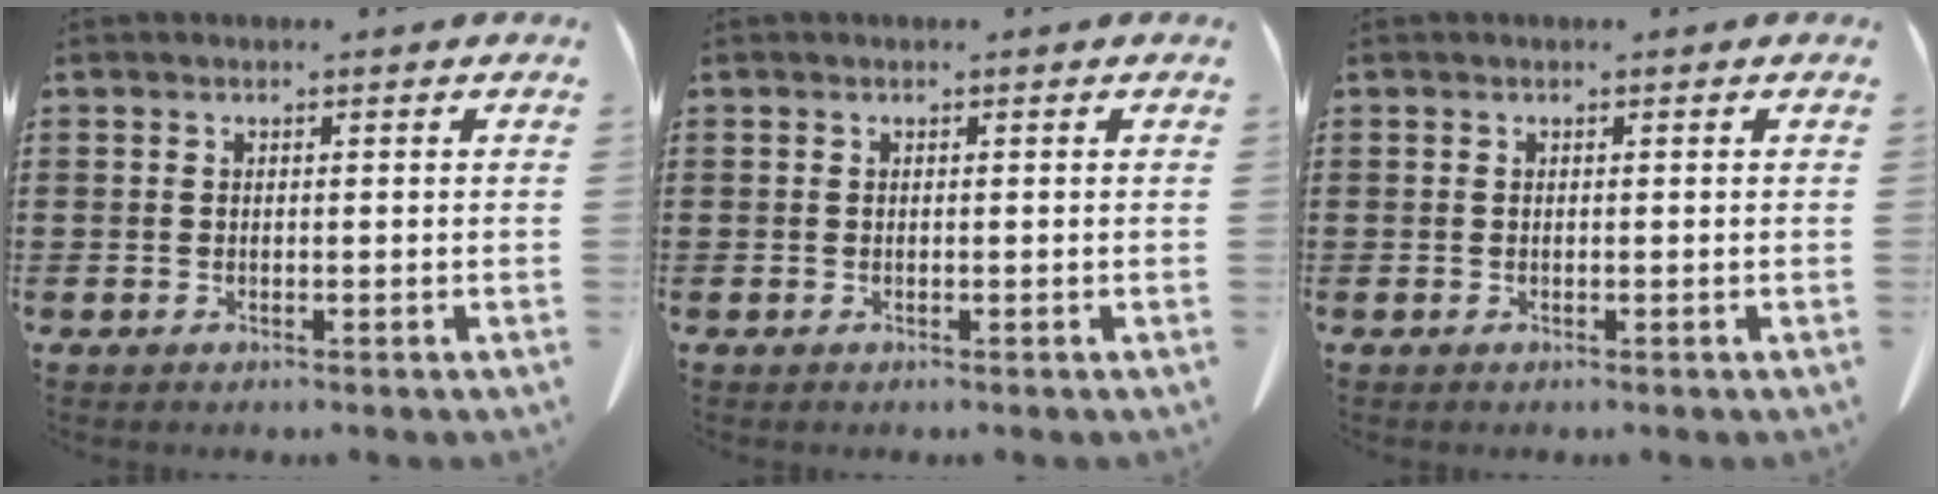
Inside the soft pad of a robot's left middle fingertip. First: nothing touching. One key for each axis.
{"total": 0.0}
{"total": 0.0}